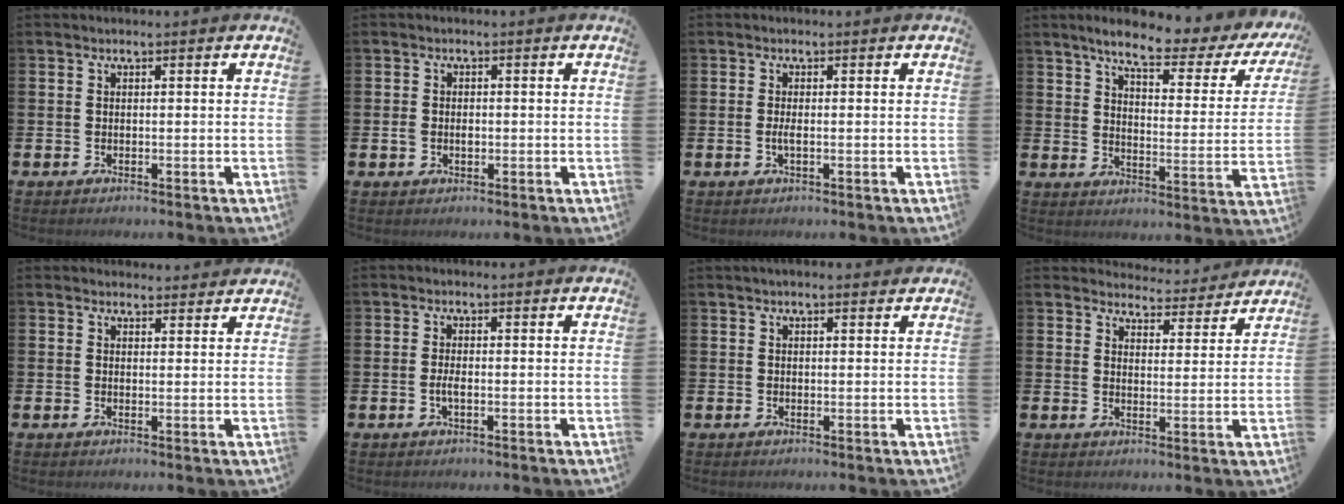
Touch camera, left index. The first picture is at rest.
{"total": 1.7, "force": [-0.2, 1.3, 1.2], "torque": [-0.012, 0.003, -0.008]}
{"total": 1.3, "force": [-0.2, 0.3, 1.2], "torque": [-0.028, 0.001, -0.003]}
{"total": 6.9, "force": [5.7, 1.2, 3.7], "torque": [-0.084, -0.040, 0.086]}
{"total": 2.0, "force": [1.9, 0.6, -0.2], "torque": [0.011, -0.009, 0.033]}
{"total": 1.5, "force": [-0.4, 0.5, 1.4], "torque": [-0.030, 0.003, -0.006]}
{"total": 1.0, "force": [0.8, 0.4, 0.5], "torque": [-0.007, 0.005, 0.013]}
{"total": 4.1, "force": [4.0, 0.9, -0.1], "torque": [-0.001, -0.039, 0.068]}